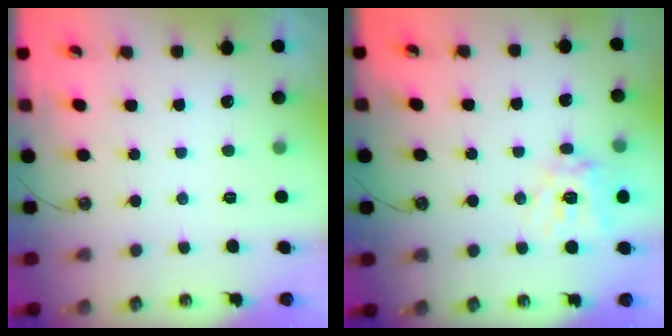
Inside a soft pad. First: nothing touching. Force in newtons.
{"total": 14.2, "press": 14.1, "slide": 1.7}